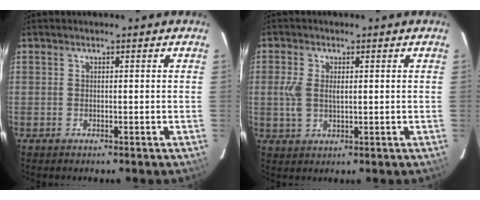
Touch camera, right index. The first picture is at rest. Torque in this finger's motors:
{"motor_torque": [0.22, 0.07, 0.12, 0.06]}